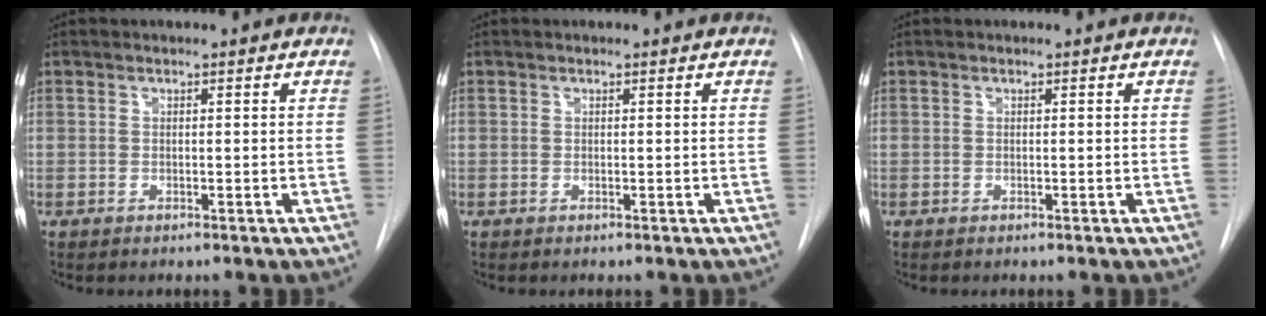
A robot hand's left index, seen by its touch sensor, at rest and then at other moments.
{"total": 0.0}
{"total": 0.0}